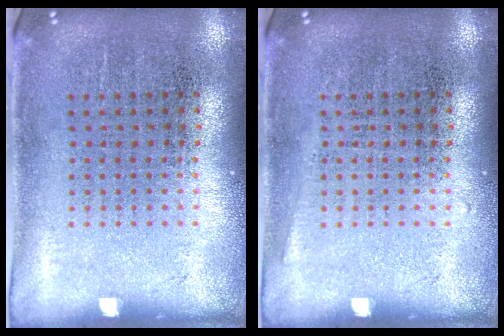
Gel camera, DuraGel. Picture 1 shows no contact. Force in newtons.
{"total": 0.5, "press": 0.5, "slide": 0.1}